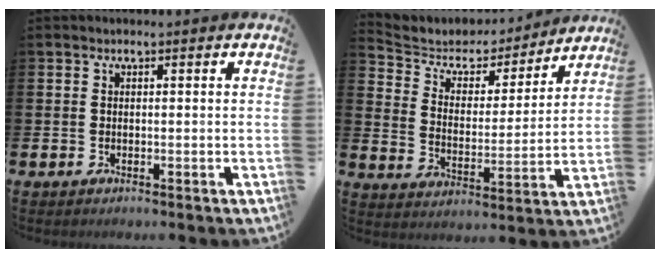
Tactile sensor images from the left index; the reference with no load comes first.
{"total": 5.3, "force": [4.7, 2.5, 0.7], "torque": [-0.050, -0.034, 0.075]}